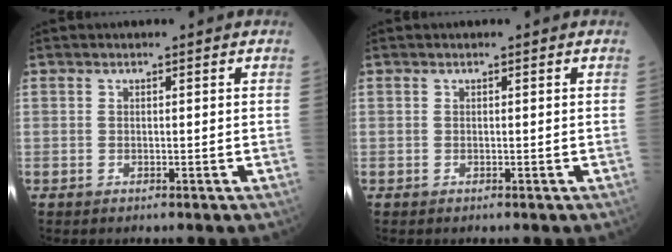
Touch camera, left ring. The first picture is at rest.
{"total": 0.0}